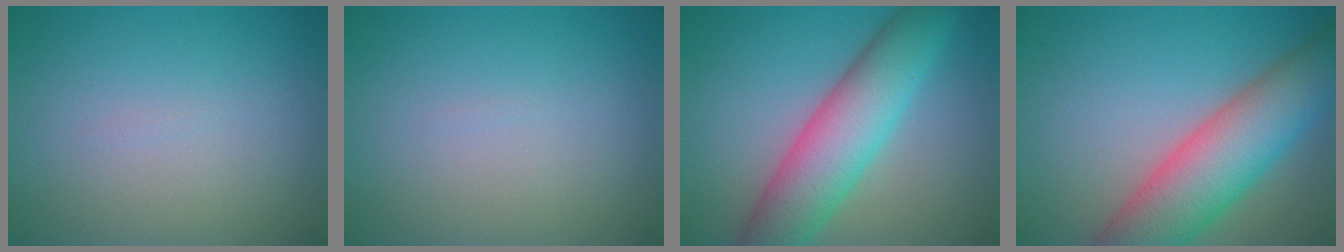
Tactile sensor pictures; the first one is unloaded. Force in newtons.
{"total": 0.0}
{"total": 8.0, "press": 8.0, "slide": 0.1}
{"total": 9.5, "press": 9.5, "slide": 0.7}